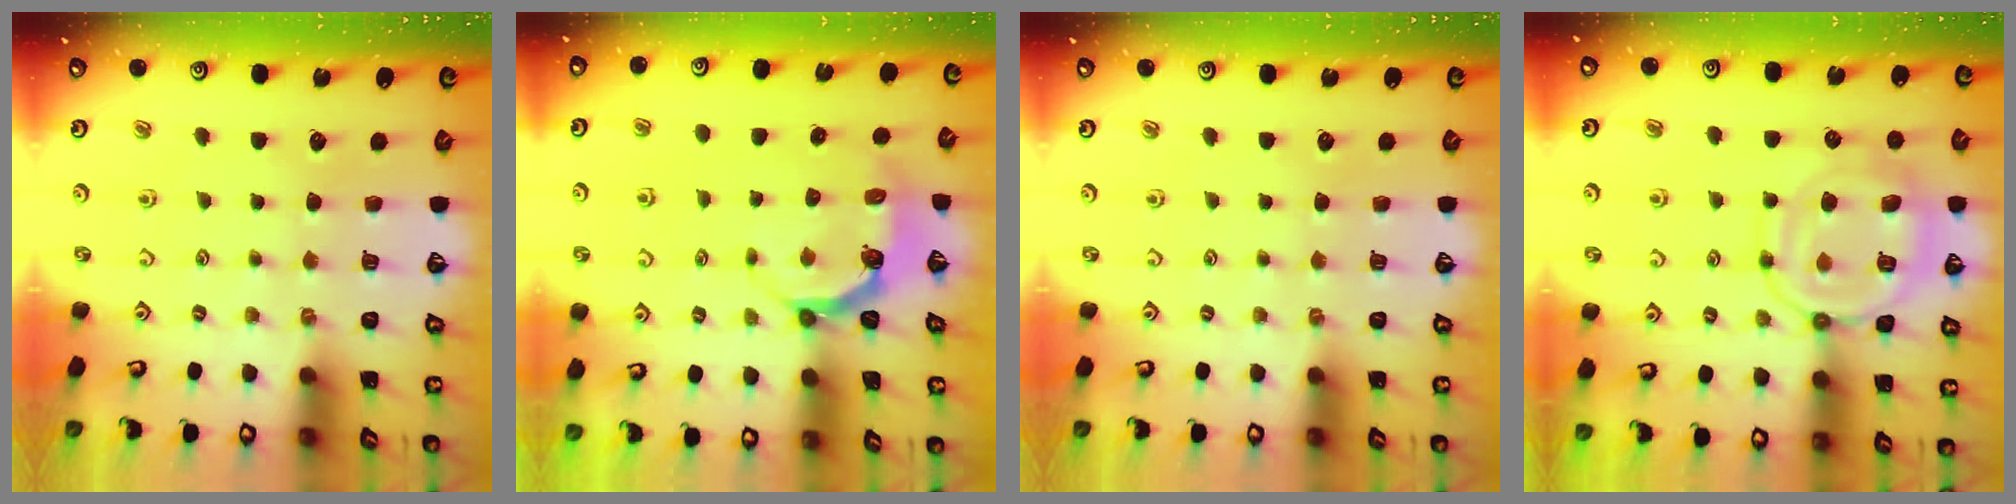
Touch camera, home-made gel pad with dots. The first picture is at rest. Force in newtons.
{"total": 5.4, "press": 4.4, "slide": 3.1}
{"total": 0.0}
{"total": 13.7, "press": 13.7, "slide": 1.2}